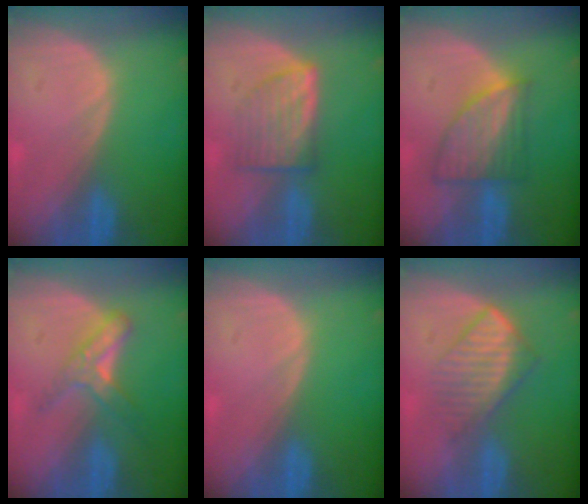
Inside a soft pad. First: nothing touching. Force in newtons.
{"total": 6.2, "press": 6.0, "slide": 1.8}
{"total": 7.0, "press": 6.4, "slide": 2.8}
{"total": 5.7, "press": 5.0, "slide": 2.9}
{"total": 0.0}
{"total": 6.8, "press": 6.1, "slide": 3.0}